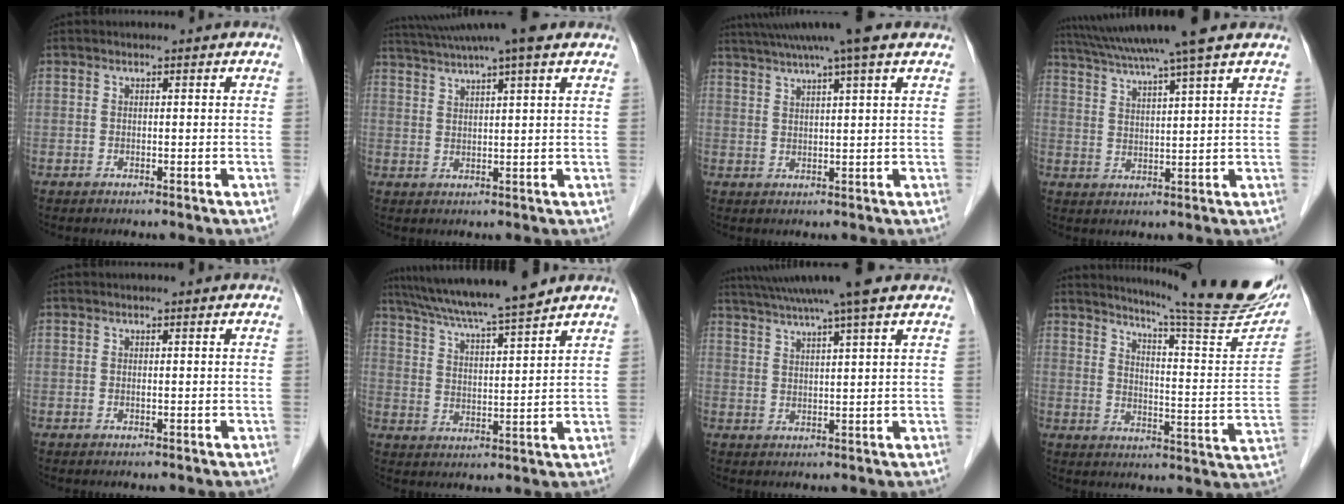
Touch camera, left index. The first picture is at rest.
{"total": 11.0, "force": [9.1, -0.3, 6.2], "torque": [-0.114, 0.030, 0.129]}
{"total": 10.5, "force": [8.2, -0.5, 6.5], "torque": [-0.113, 0.029, 0.114]}
{"total": 13.4, "force": [11.1, -1.1, 7.4], "torque": [-0.133, 0.022, 0.166]}
{"total": 0.0}
{"total": 13.8, "force": [12.0, -0.6, 6.7], "torque": [-0.122, 0.015, 0.191]}
{"total": 12.3, "force": [10.1, -0.8, 6.9], "torque": [-0.124, 0.025, 0.144]}
{"total": 21.8, "force": [19.1, -0.1, 10.6], "torque": [-0.153, -0.079, 0.238]}